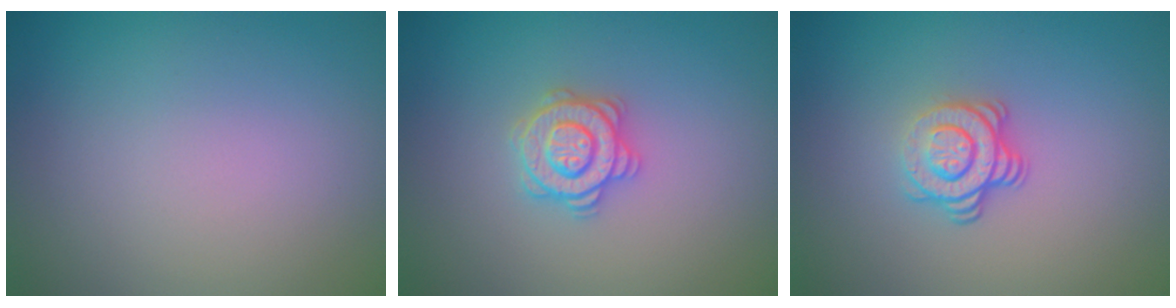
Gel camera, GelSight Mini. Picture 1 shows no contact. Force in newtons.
{"total": 2.8, "press": 2.8, "slide": 0.4}
{"total": 3.6, "press": 2.4, "slide": 2.7}